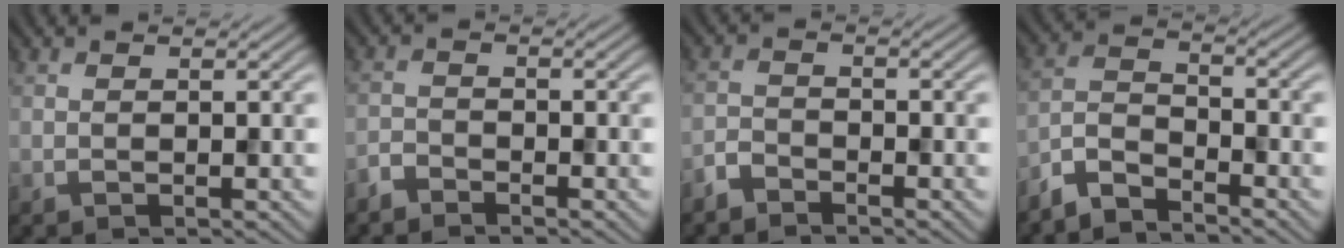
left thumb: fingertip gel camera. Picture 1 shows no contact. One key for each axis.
{"total": 2.1, "fx": -1.9, "fy": 0.5, "fz": 0.5, "tx": -0.009, "ty": -0.002, "tz": -0.048}
{"total": 2.4, "fx": -2.2, "fy": 0.7, "fz": 0.6, "tx": -0.013, "ty": -0.001, "tz": -0.055}
{"total": 5.2, "fx": -4.6, "fy": 1.3, "fz": 2.1, "tx": -0.050, "ty": -0.003, "tz": -0.107}